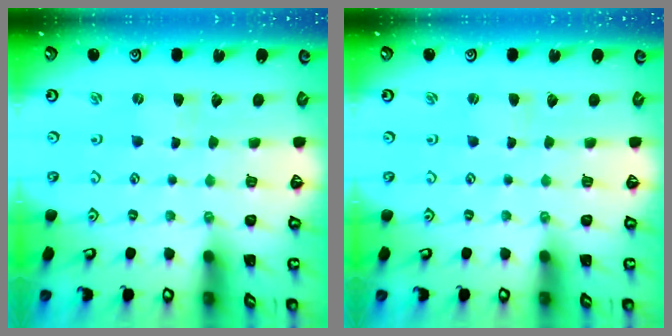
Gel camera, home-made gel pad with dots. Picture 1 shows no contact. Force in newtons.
{"total": 1.1, "press": 1.0, "slide": 0.2}